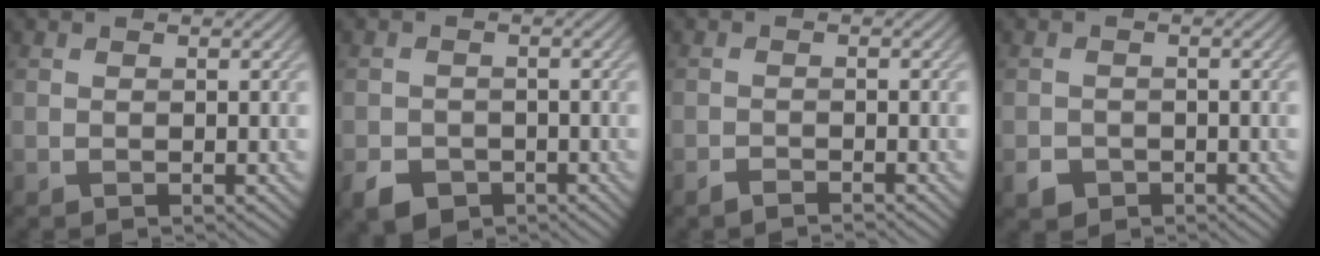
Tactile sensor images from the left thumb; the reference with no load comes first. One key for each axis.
{"total": 3.5, "fx": -2.1, "fy": 2.5, "fz": 1.4, "tx": -0.027, "ty": -0.011, "tz": -0.043}
{"total": 1.3, "fx": -1.2, "fy": 0.2, "fz": 0.6, "tx": -0.010, "ty": 0.001, "tz": -0.027}
{"total": 2.1, "fx": -1.2, "fy": 1.6, "fz": 0.7, "tx": -0.011, "ty": -0.006, "tz": -0.025}